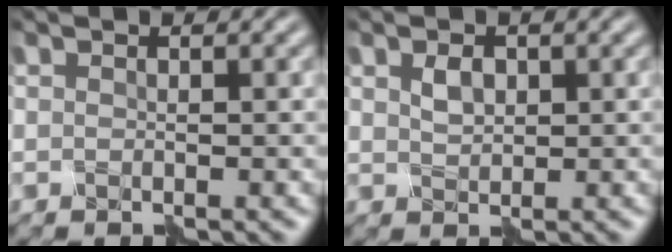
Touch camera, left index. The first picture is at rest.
{"total": 1.5, "force": [0.4, 1.1, 1.0], "torque": [-0.022, -0.001, 0.010]}